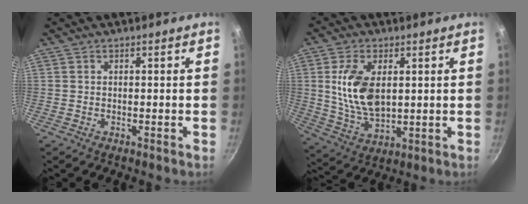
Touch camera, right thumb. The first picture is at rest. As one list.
[{"total": 12.2, "force": [2.3, 6.9, 9.9], "torque": [-0.178, -0.017, 0.050]}]